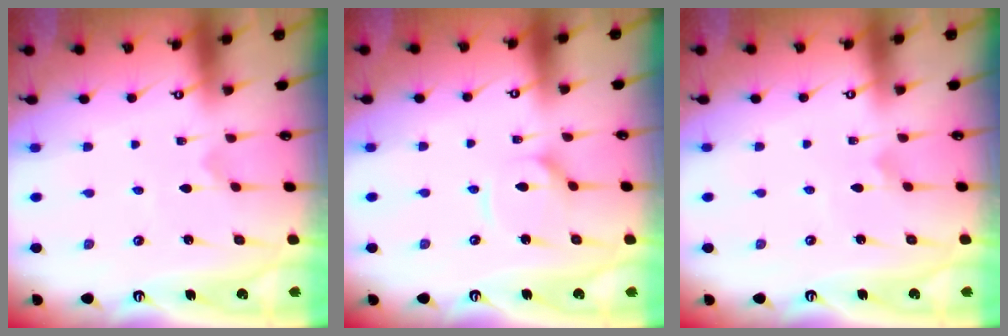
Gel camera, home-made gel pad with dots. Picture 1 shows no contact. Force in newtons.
{"total": 3.6, "press": 3.6, "slide": 0.3}
{"total": 1.9, "press": 1.9, "slide": 0.1}